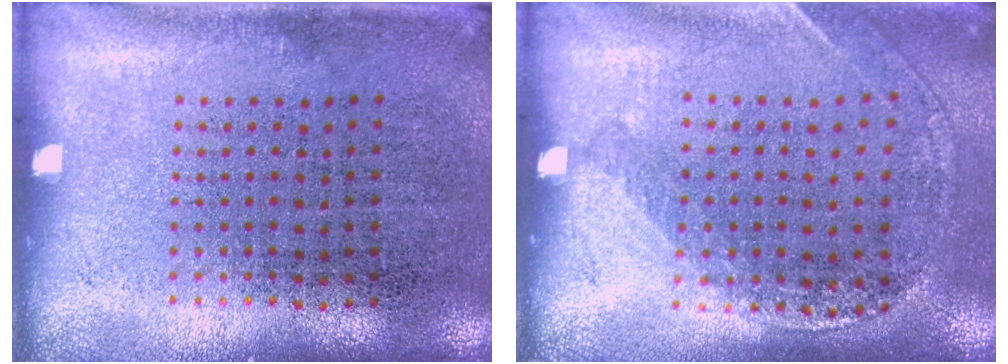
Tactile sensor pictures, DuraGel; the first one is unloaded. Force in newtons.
{"total": 1.2, "press": 1.2, "slide": 0.2}